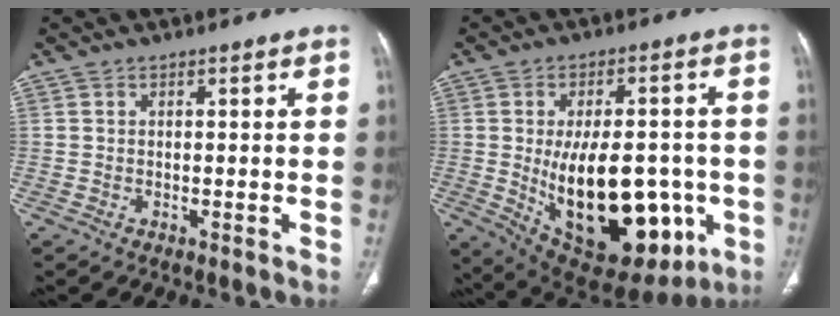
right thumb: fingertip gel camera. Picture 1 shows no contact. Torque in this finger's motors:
{"motor_torque": [2.04, 2.97, 2.33, -0.28, 0.18]}